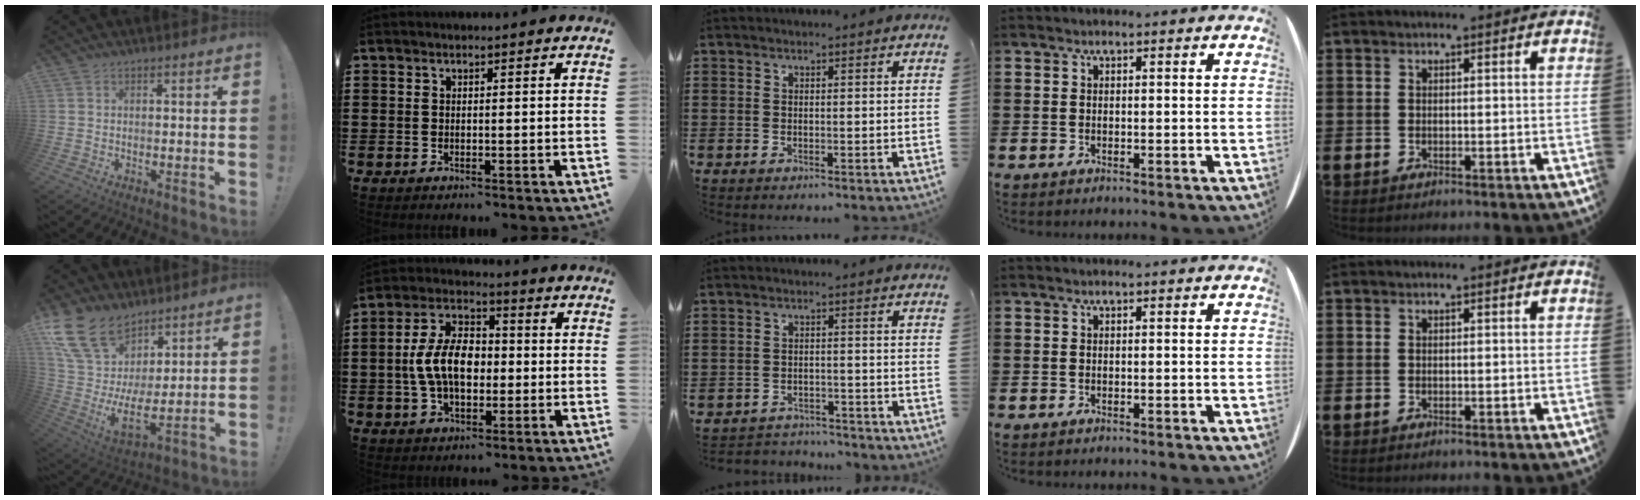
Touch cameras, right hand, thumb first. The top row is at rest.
{"thumb": {"total": 17.0, "force": [9.6, 9.1, 10.7], "torque": [-0.239, -0.078, 0.177]}, "index": {"total": 9.3, "force": [-0.6, 5.9, 7.2], "torque": [-0.170, 0.010, -0.018]}, "middle": {"total": 2.6, "force": [-2.5, 0.5, -0.2], "torque": [-0.005, 0.000, -0.055]}}